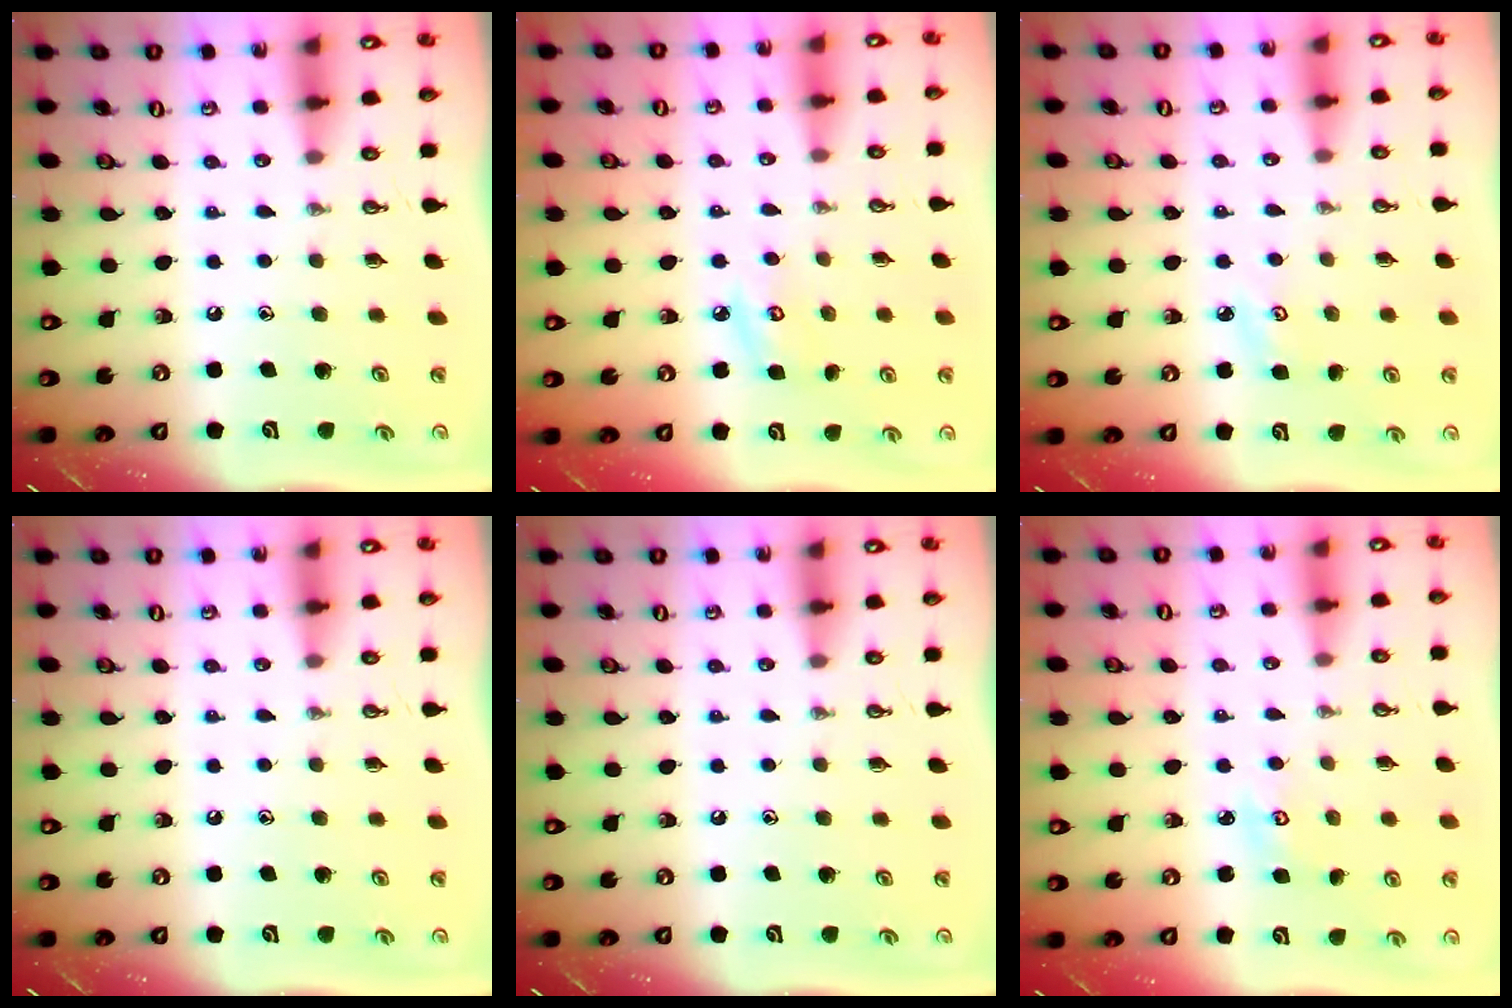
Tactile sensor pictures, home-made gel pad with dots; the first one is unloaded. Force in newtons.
{"total": 6.4, "press": 6.4, "slide": 0.5}
{"total": 3.8, "press": 3.8, "slide": 0.5}
{"total": 0.0}
{"total": 0.0}
{"total": 3.7, "press": 3.7, "slide": 0.4}